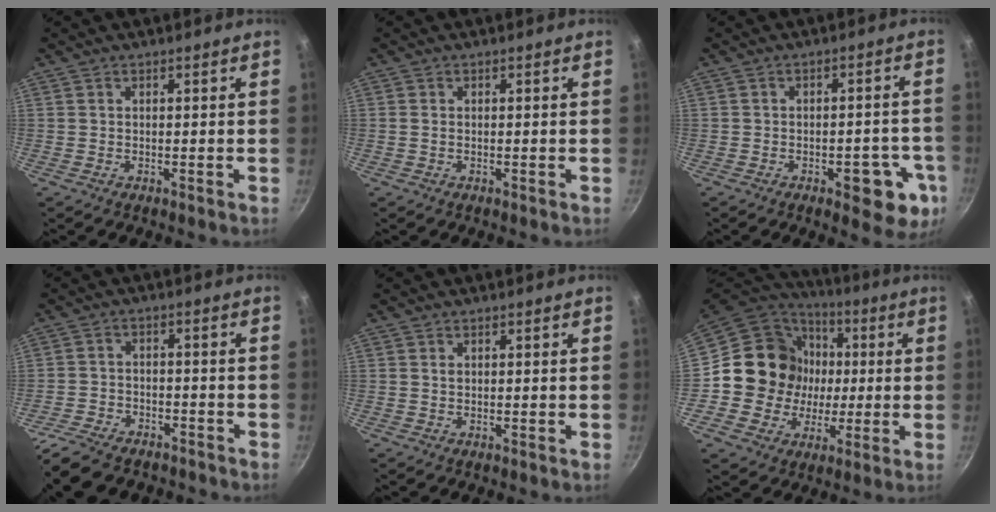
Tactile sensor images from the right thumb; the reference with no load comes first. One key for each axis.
{"total": 0.8, "fx": -0.1, "fy": 0.5, "fz": 0.6, "tx": -0.012, "ty": 0.001, "tz": -0.003}
{"total": 10.4, "fx": -3.9, "fy": 4.8, "fz": 8.3, "tx": -0.061, "ty": 0.016, "tz": -0.045}
{"total": 11.2, "fx": -8.9, "fy": 4.9, "fz": 4.9, "tx": -0.095, "ty": 0.042, "tz": -0.154}
{"total": 0.6, "fx": 0.1, "fy": 0.4, "fz": 0.4, "tx": -0.007, "ty": 0.002, "tz": 0.001}
{"total": 17.6, "fx": 0.8, "fy": 16.2, "fz": 6.7, "tx": -0.095, "ty": 0.023, "tz": 0.014}